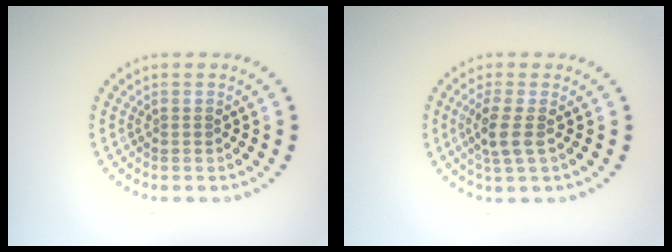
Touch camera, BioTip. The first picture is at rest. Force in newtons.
{"total": 2.4, "press": 2.1, "slide": 1.2}